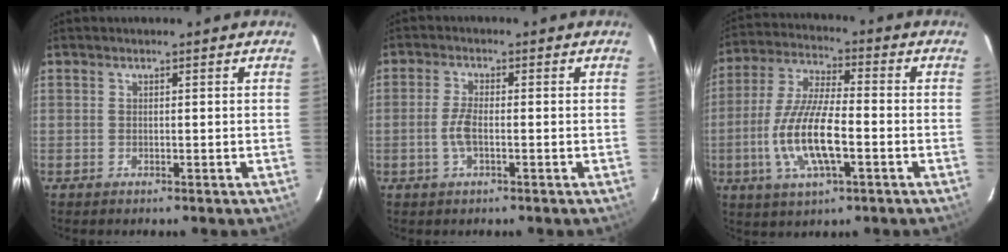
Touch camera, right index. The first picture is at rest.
{"total": 3.6, "force": [-1.0, 1.2, 3.3], "torque": [-0.074, 0.000, -0.020]}
{"total": 13.9, "force": [-3.8, 4.1, 12.7], "torque": [-0.265, -0.007, -0.072]}